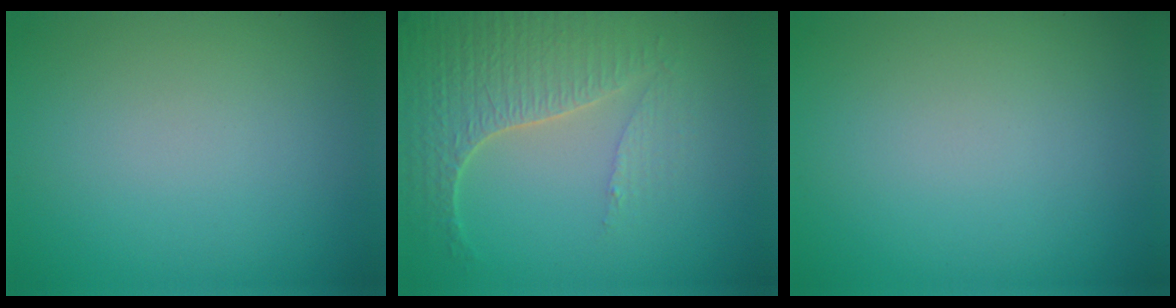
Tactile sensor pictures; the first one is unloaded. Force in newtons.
{"total": 4.6, "press": 4.1, "slide": 2.0}
{"total": 0.0}